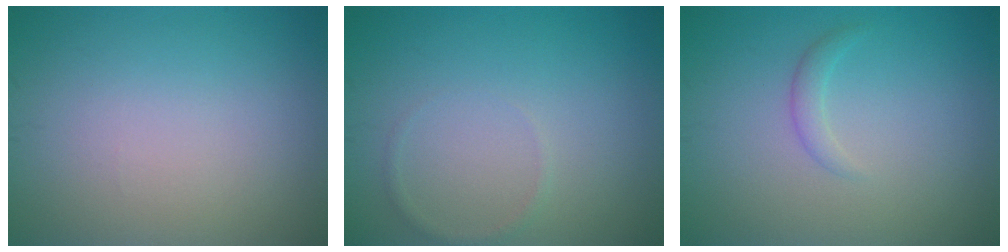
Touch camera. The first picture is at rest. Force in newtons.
{"total": 0.7, "press": 0.7, "slide": 0.0}
{"total": 1.2, "press": 1.1, "slide": 0.2}